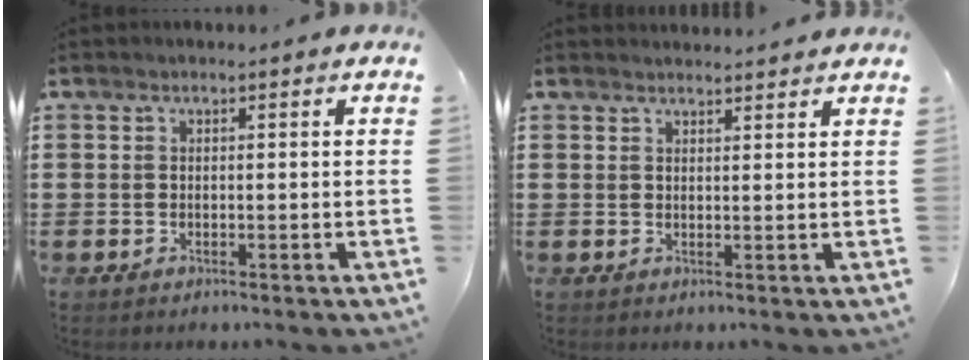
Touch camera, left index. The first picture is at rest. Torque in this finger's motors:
{"motor_torque": [2.14, 0.00, -0.07, 0.00]}